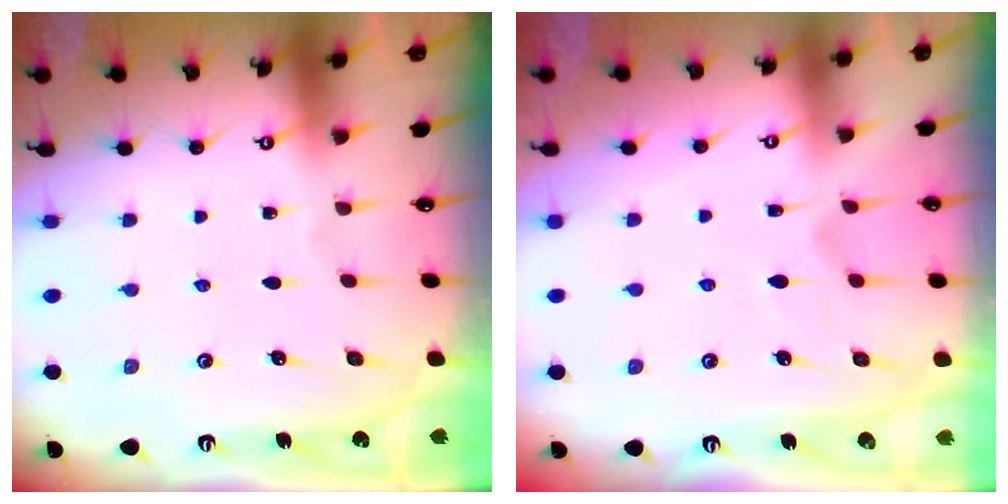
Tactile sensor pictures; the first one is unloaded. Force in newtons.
{"total": 2.7, "press": 2.5, "slide": 1.2}